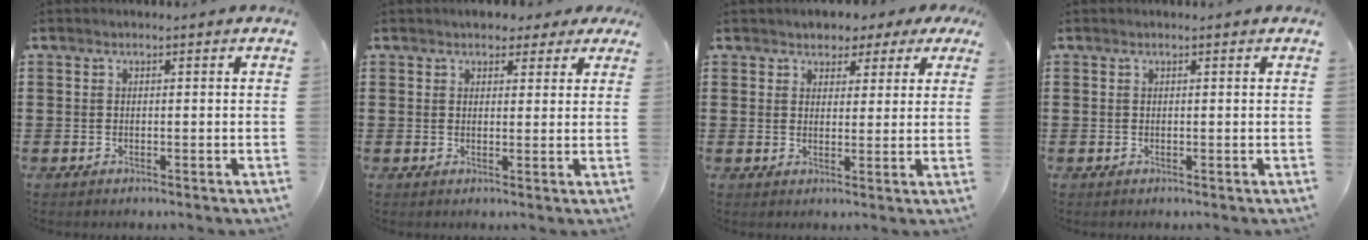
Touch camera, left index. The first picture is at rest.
{"total": 3.0, "force": [2.4, 1.6, 0.9], "torque": [-0.018, 0.005, 0.042]}
{"total": 3.2, "force": [2.4, 2.1, 0.6], "torque": [-0.027, 0.005, 0.042]}
{"total": 0.0}